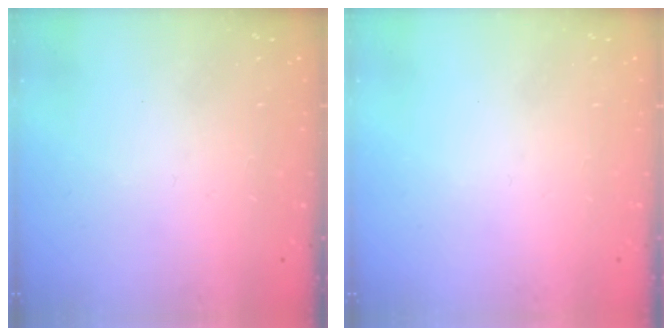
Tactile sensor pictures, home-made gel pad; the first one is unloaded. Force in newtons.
{"total": 0.0}